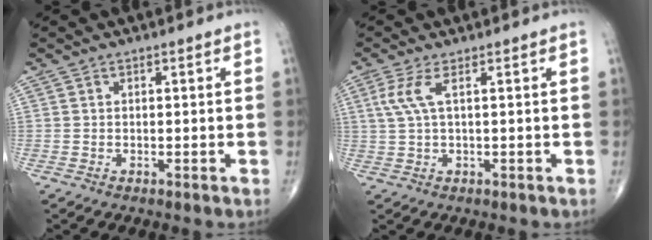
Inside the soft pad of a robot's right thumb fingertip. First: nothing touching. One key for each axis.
{"total": 3.8, "fx": 1.2, "fy": 0.7, "fz": 3.6, "tx": -0.105, "ty": 0.008, "tz": 0.031}